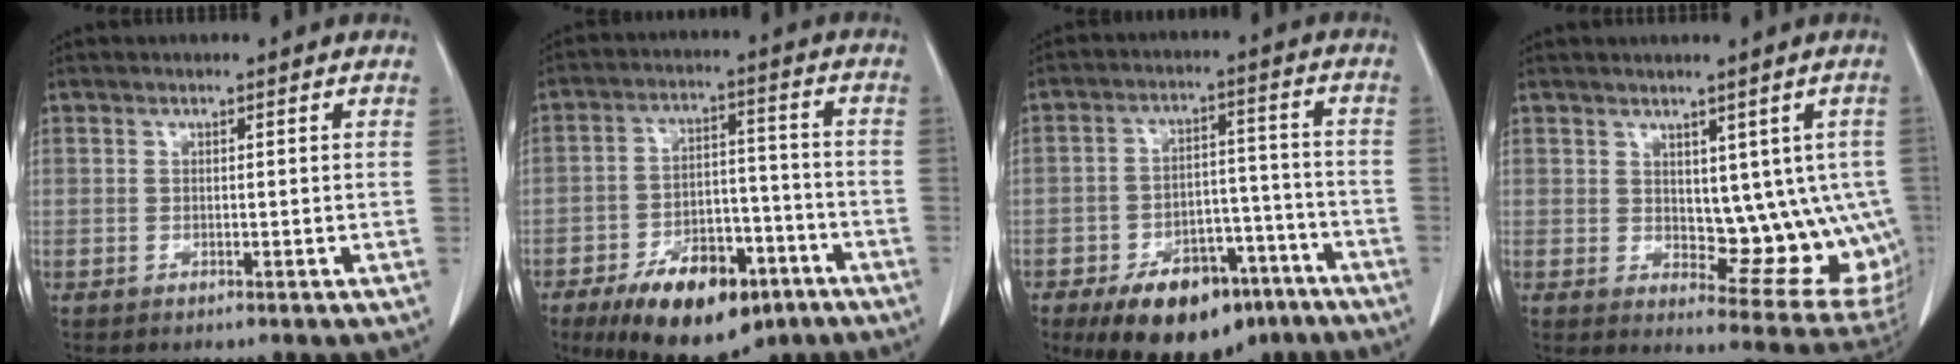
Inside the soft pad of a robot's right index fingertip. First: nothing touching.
{"total": 15.5, "force": [-9.6, 7.3, 9.8], "torque": [-0.153, 0.010, -0.146]}
{"total": 15.4, "force": [-10.3, 8.0, 8.2], "torque": [-0.117, 0.028, -0.154]}
{"total": 12.0, "force": [1.0, 6.3, 10.1], "torque": [-0.097, -0.001, 0.029]}